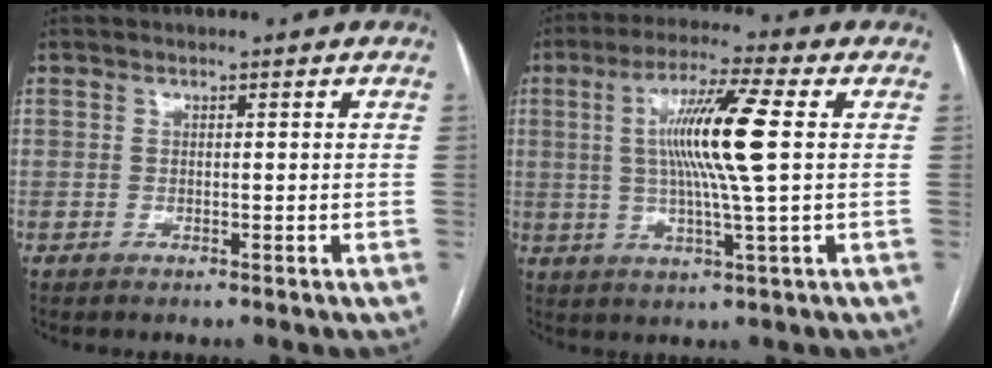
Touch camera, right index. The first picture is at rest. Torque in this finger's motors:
{"motor_torque": [0.98, 0.15, 0.41, 0.18]}